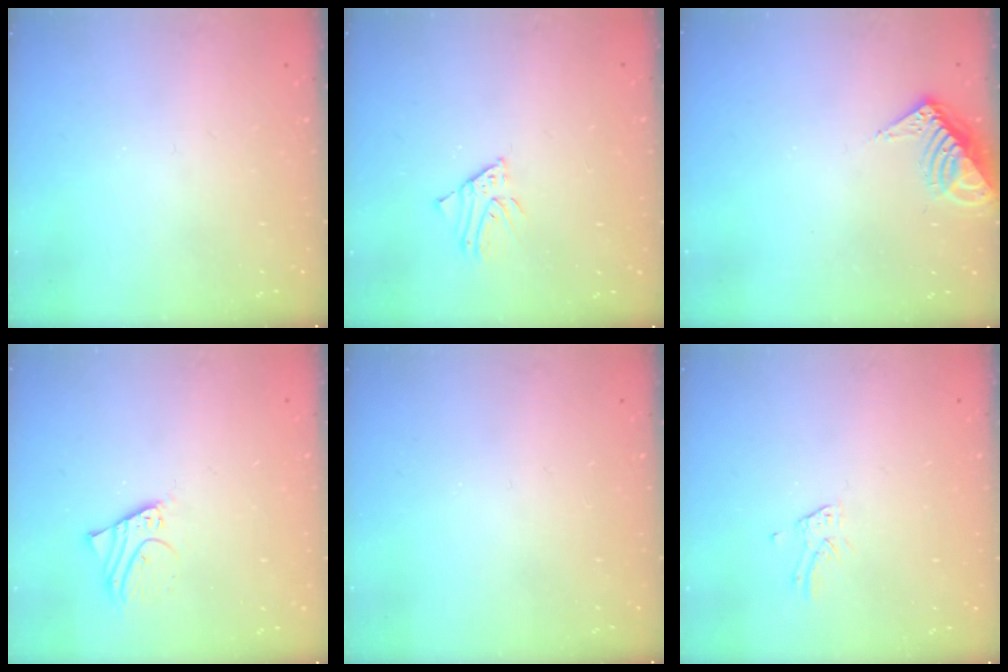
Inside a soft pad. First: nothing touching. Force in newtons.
{"total": 3.2, "press": 3.1, "slide": 0.3}
{"total": 8.2, "press": 8.2, "slide": 1.0}
{"total": 2.4, "press": 2.4, "slide": 0.1}
{"total": 0.0}
{"total": 1.2, "press": 1.2, "slide": 0.1}